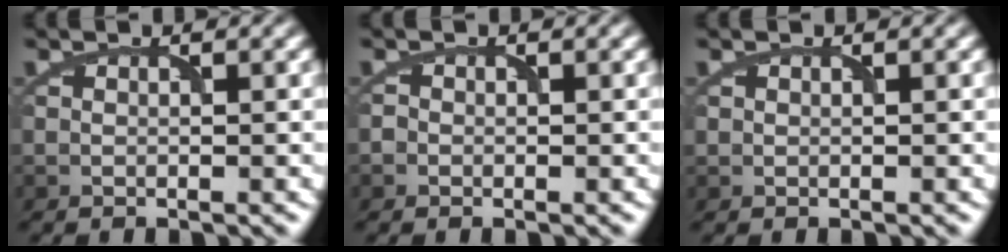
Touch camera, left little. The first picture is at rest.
{"total": 0.6, "force": [-0.3, 0.5, -0.1], "torque": [0.007, 0.001, -0.007]}
{"total": 0.0}